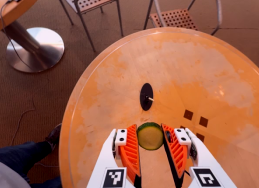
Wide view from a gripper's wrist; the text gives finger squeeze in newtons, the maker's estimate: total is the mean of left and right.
{"total": 7.9, "left": 7.9, "right": 7.9}